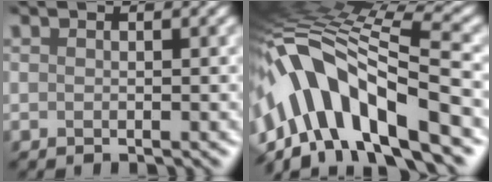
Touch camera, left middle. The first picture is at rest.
{"total": 12.6, "force": [-4.3, 4.8, 10.8], "torque": [-0.194, 0.023, -0.068]}